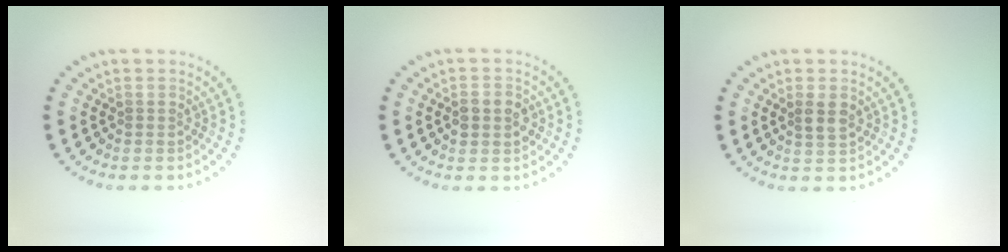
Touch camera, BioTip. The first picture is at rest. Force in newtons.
{"total": 2.7, "press": 2.7, "slide": 0.1}
{"total": 1.8, "press": 1.7, "slide": 0.6}